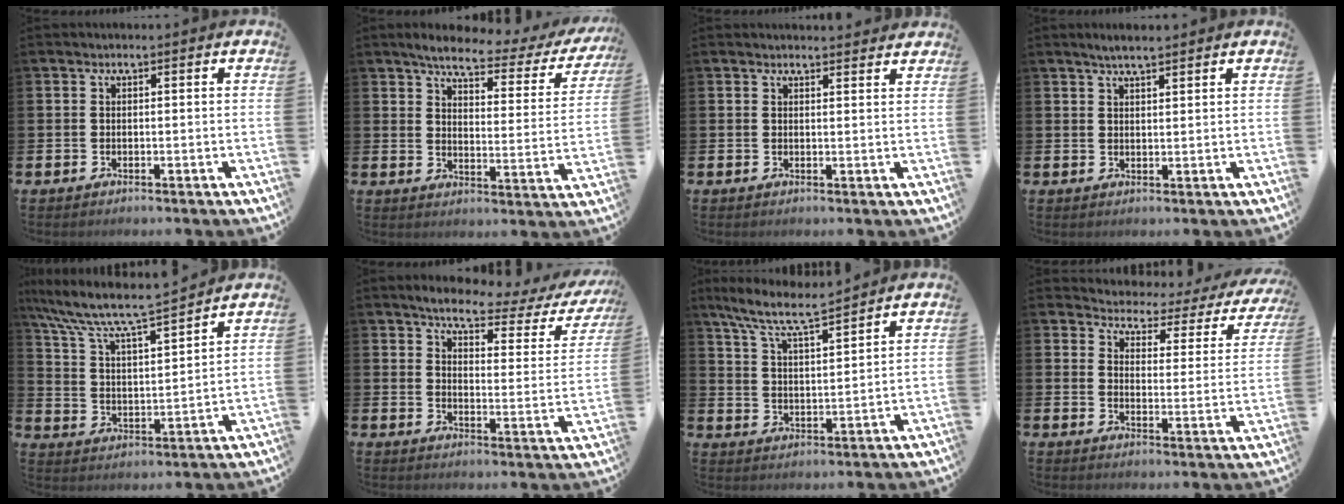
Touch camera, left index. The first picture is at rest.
{"total": 5.3, "force": [4.4, 1.3, 2.7], "torque": [-0.066, -0.029, 0.066]}
{"total": 1.9, "force": [1.8, 0.1, -0.2], "torque": [0.013, -0.015, 0.031]}
{"total": 3.2, "force": [2.8, 0.5, 1.3], "torque": [-0.018, -0.007, 0.047]}
{"total": 8.7, "force": [8.1, 0.8, 3.3], "torque": [-0.104, -0.055, 0.136]}
{"total": 5.2, "force": [4.3, 1.4, 2.5], "torque": [-0.055, -0.031, 0.062]}
{"total": 8.2, "force": [7.4, 0.8, 3.5], "torque": [-0.098, -0.035, 0.131]}
{"total": 2.8, "force": [2.3, 1.4, 0.5], "torque": [-0.029, -0.028, 0.028]}